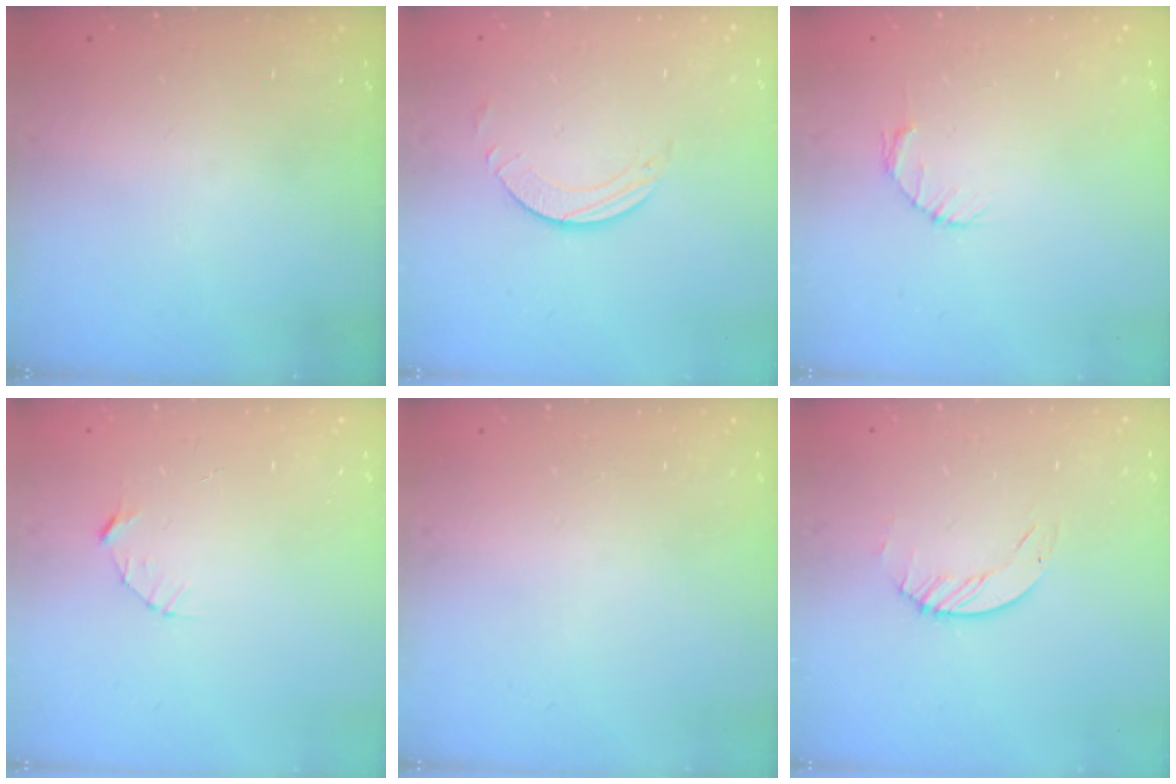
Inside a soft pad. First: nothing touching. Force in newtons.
{"total": 1.9, "press": 1.9, "slide": 0.2}
{"total": 2.7, "press": 2.7, "slide": 0.4}
{"total": 3.1, "press": 3.1, "slide": 0.3}
{"total": 0.0}
{"total": 1.2, "press": 1.2, "slide": 0.2}